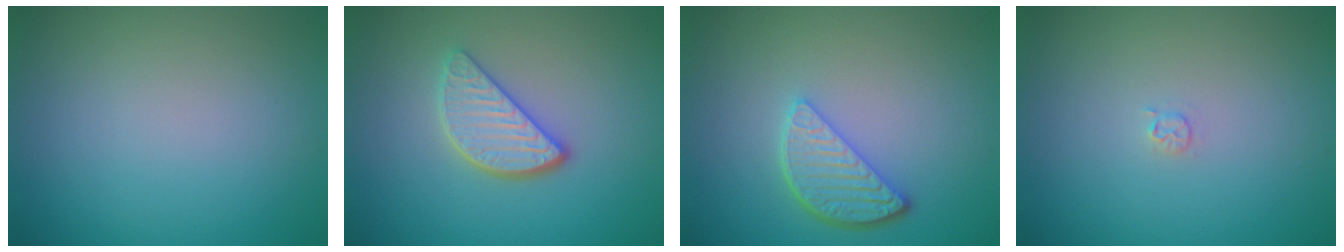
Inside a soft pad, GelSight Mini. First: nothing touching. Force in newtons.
{"total": 3.4, "press": 2.9, "slide": 1.9}
{"total": 3.5, "press": 2.9, "slide": 2.0}
{"total": 0.7, "press": 0.7, "slide": 0.1}